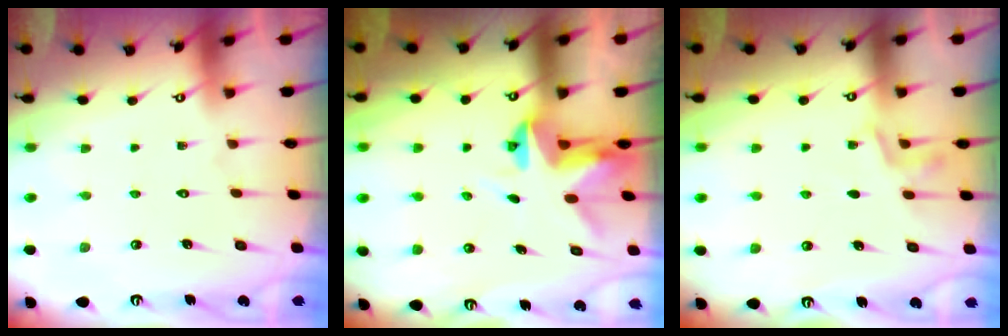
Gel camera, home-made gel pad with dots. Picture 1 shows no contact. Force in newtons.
{"total": 3.9, "press": 3.9, "slide": 0.1}
{"total": 4.7, "press": 4.2, "slide": 2.0}